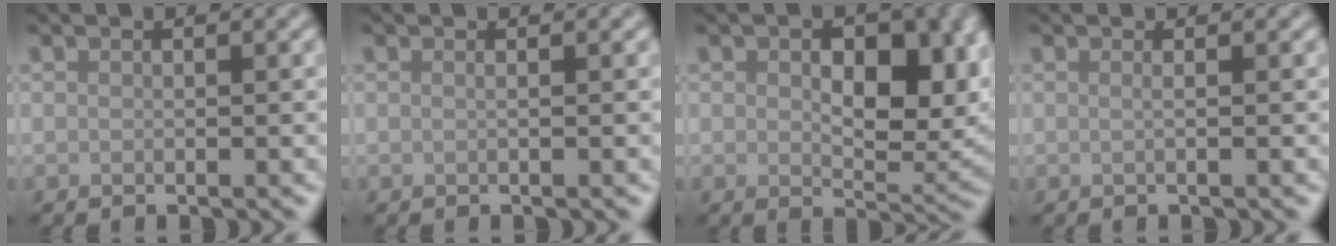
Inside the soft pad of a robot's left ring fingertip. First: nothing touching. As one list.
[{"total": 0.5, "force": [0.1, 0.2, 0.5], "torque": [-0.005, -0.001, -0.004]}, {"total": 8.9, "force": [1.2, 5.0, 7.3], "torque": [-0.101, -0.005, 0.021]}, {"total": 1.0, "force": [0.1, 0.4, 0.9], "torque": [-0.010, -0.003, -0.008]}]